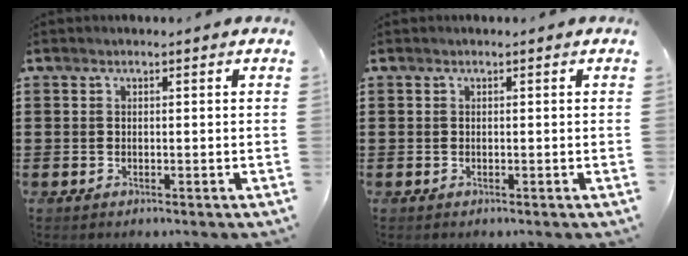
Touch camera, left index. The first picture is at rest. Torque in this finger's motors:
{"motor_torque": [0.00, 0.00, 0.00, 0.00]}